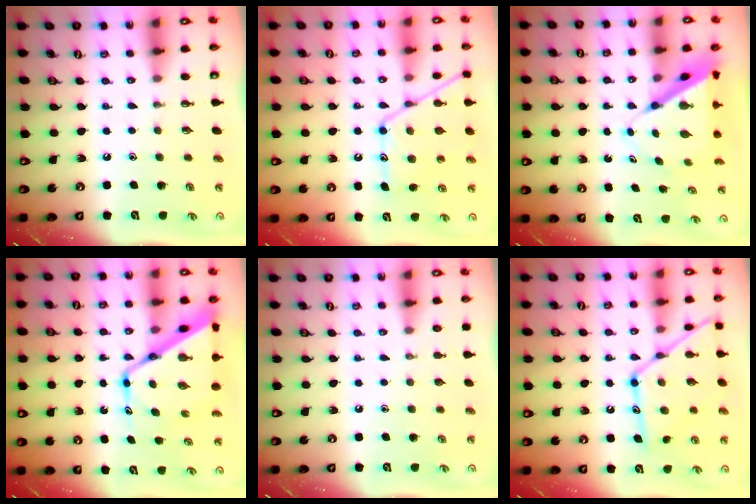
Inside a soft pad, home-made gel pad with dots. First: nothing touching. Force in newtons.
{"total": 14.0, "press": 14.0, "slide": 1.0}
{"total": 8.1, "press": 8.1, "slide": 0.8}
{"total": 16.2, "press": 16.1, "slide": 1.5}
{"total": 0.0}
{"total": 16.1, "press": 16.0, "slide": 1.2}